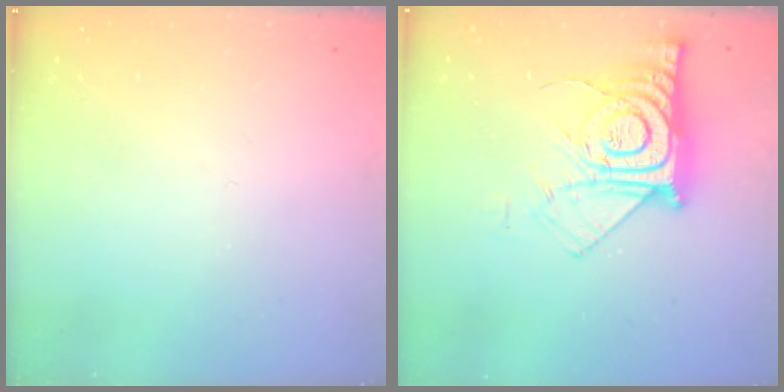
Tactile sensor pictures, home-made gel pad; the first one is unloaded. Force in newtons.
{"total": 15.1, "press": 15.0, "slide": 1.2}